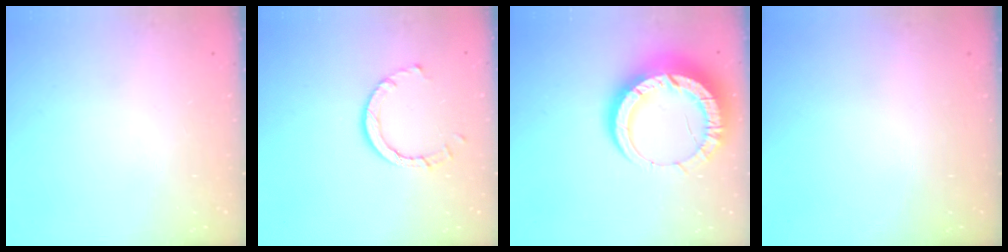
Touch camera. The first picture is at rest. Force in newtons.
{"total": 5.8, "press": 5.8, "slide": 0.2}
{"total": 16.0, "press": 15.9, "slide": 1.7}
{"total": 0.0}